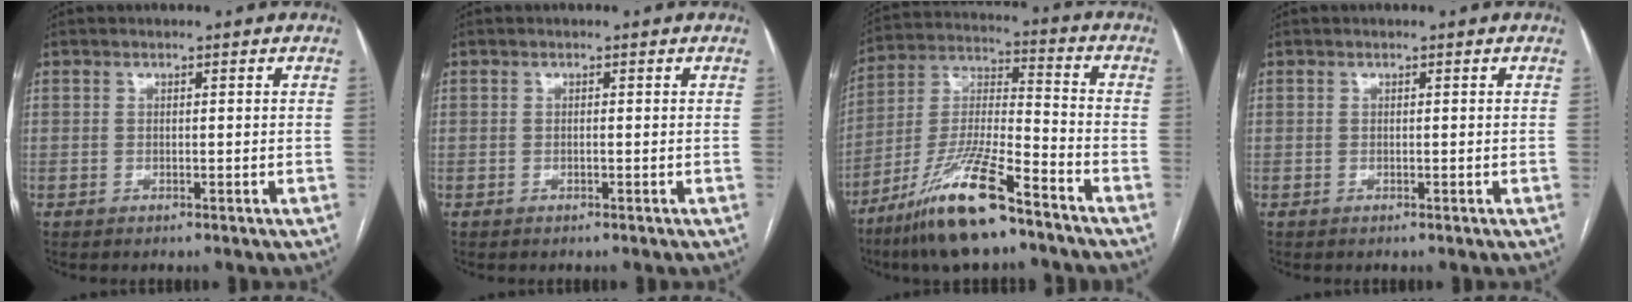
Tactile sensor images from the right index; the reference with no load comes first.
{"total": 0.0}
{"total": 15.6, "force": [-10.7, 2.0, 11.2], "torque": [-0.235, -0.021, -0.197]}
{"total": 0.0}